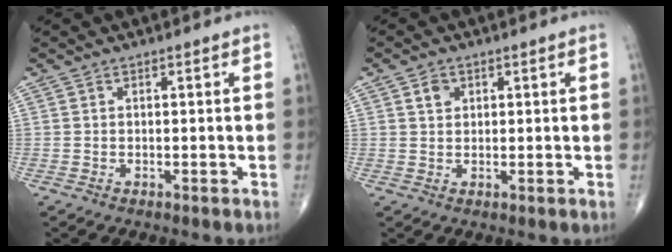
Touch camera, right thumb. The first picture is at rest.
{"total": 2.4, "force": [1.1, 1.8, 1.1], "torque": [-0.011, -0.004, 0.019]}